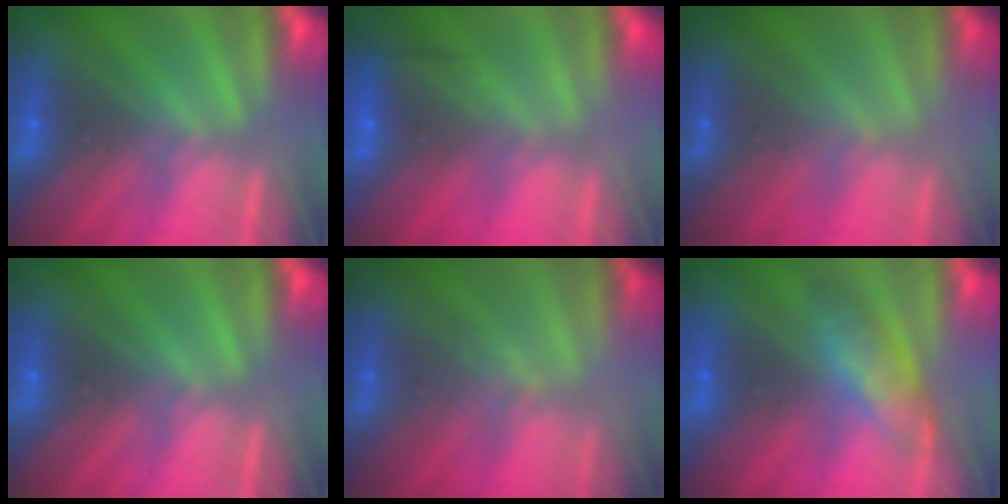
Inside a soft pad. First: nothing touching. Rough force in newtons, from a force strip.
{"total": 2.5}
{"total": 1.4}
{"total": 0.0}
{"total": 2.5}
{"total": 4.5}